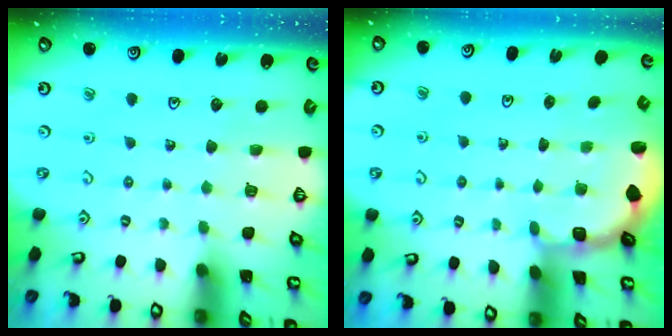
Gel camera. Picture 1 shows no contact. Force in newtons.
{"total": 1.9, "press": 1.8, "slide": 0.7}